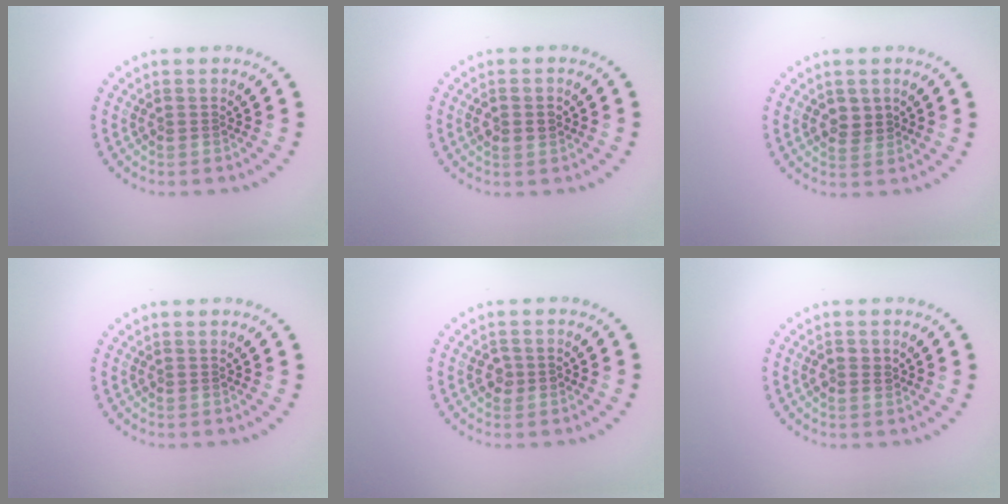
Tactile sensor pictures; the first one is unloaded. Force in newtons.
{"total": 1.5, "press": 1.5, "slide": 0.1}
{"total": 1.9, "press": 1.9, "slide": 0.5}
{"total": 0.0}
{"total": 1.5, "press": 1.4, "slide": 0.3}
{"total": 1.5, "press": 1.5, "slide": 0.0}